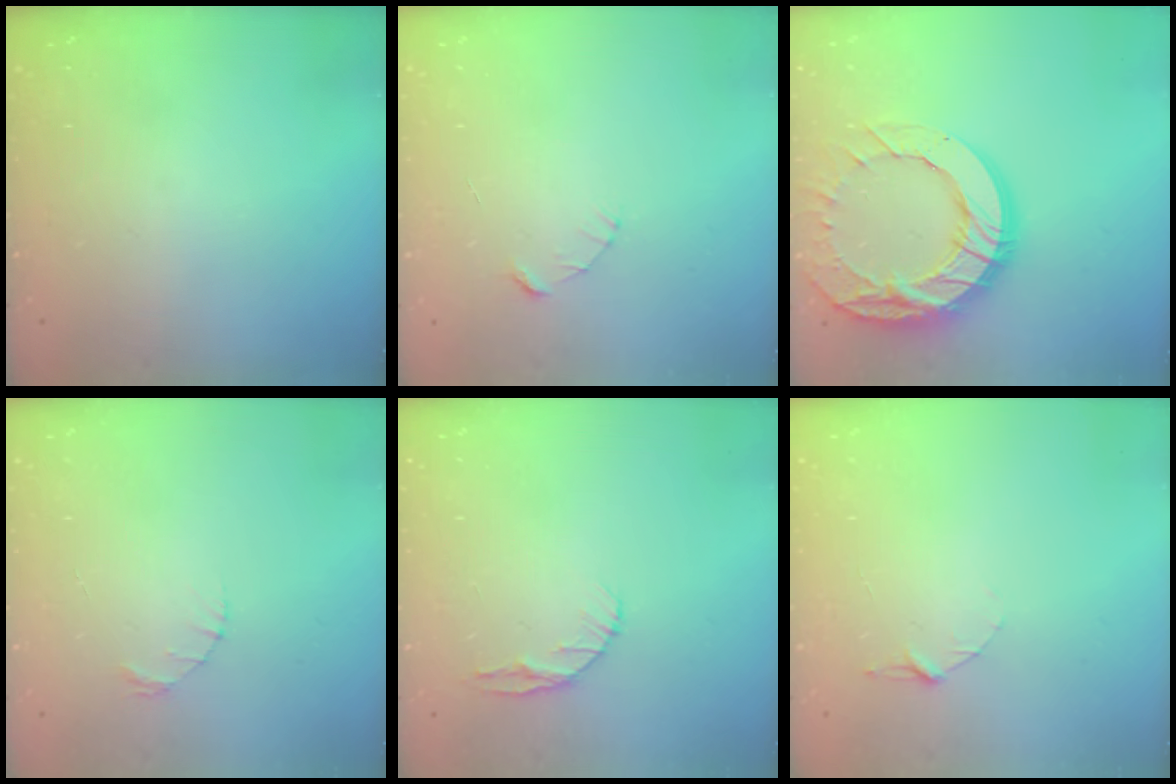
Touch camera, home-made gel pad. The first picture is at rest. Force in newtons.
{"total": 2.4, "press": 2.4, "slide": 0.2}
{"total": 20.9, "press": 20.8, "slide": 1.9}
{"total": 1.4, "press": 1.4, "slide": 0.2}
{"total": 5.8, "press": 5.7, "slide": 0.8}
{"total": 4.7, "press": 4.7, "slide": 0.5}